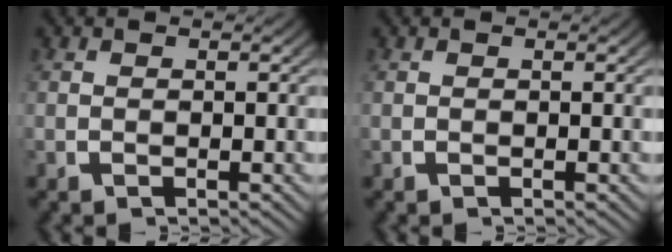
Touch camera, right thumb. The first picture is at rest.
{"total": 0.0}